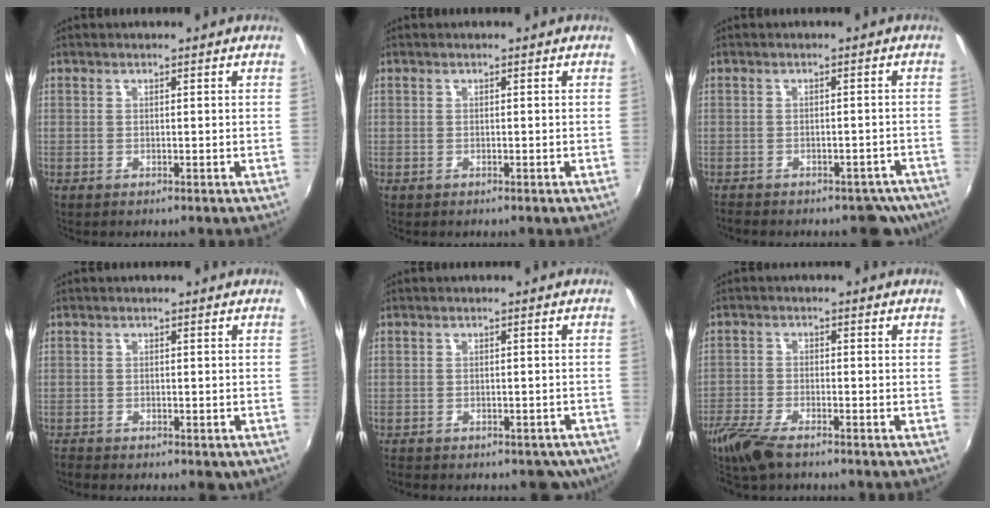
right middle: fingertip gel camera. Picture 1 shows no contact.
{"total": 0.0}
{"total": 7.9, "force": [-6.9, 3.6, 1.8], "torque": [-0.022, 0.017, -0.068]}
{"total": 3.5, "force": [-2.6, 1.8, 1.4], "torque": [-0.035, -0.013, -0.038]}
{"total": 6.7, "force": [-5.4, 3.2, 2.2], "torque": [-0.037, 0.007, -0.055]}
{"total": 8.1, "force": [-6.3, 2.0, 4.7], "torque": [-0.123, -0.026, -0.124]}